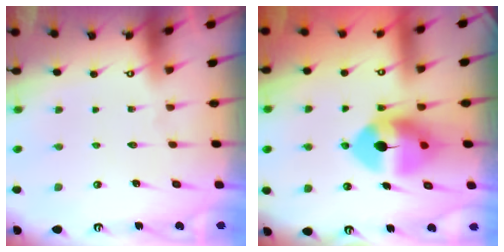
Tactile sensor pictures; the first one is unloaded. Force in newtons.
{"total": 11.1, "press": 10.9, "slide": 1.8}